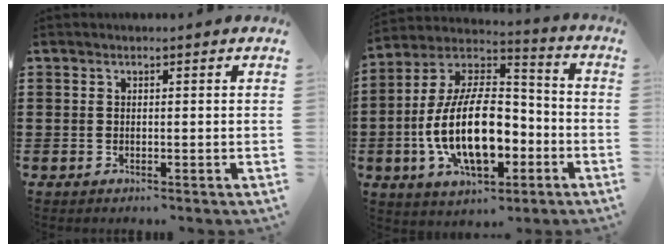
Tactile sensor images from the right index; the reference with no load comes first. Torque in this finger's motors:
{"motor_torque": [2.14, 0.00, 1.05, 0.21]}